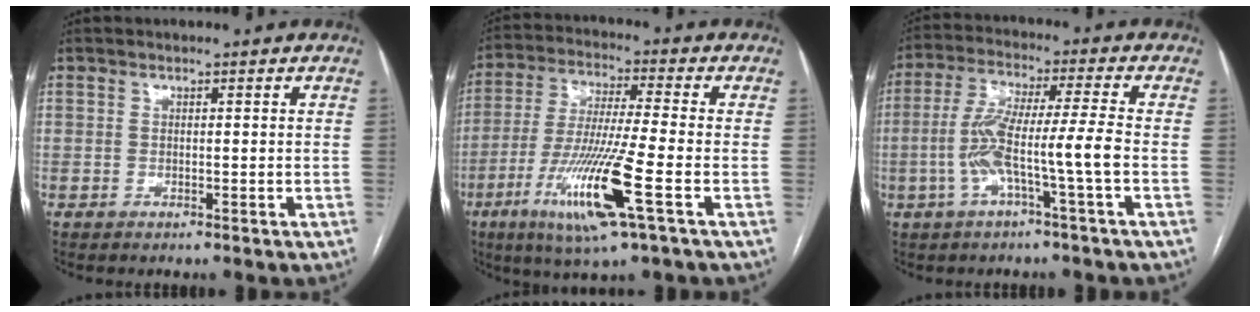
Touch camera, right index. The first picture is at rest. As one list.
[{"total": 14.3, "force": [-5.5, -0.2, 13.2], "torque": [-0.270, -0.025, -0.103]}, {"total": 9.4, "force": [-2.6, -0.7, 9.0], "torque": [-0.184, 0.018, -0.047]}]